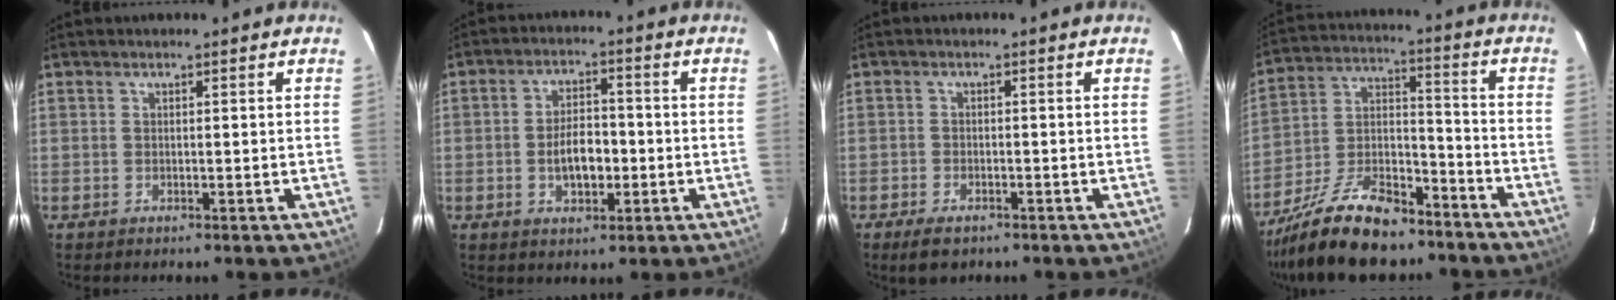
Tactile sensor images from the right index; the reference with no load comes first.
{"total": 6.7, "force": [-1.5, 3.6, 5.4], "torque": [-0.103, 0.010, -0.018]}
{"total": 4.4, "force": [-3.1, 2.2, 2.1], "torque": [-0.055, -0.012, -0.052]}
{"total": 19.0, "force": [-14.1, 8.1, 10.0], "torque": [-0.212, 0.003, -0.239]}